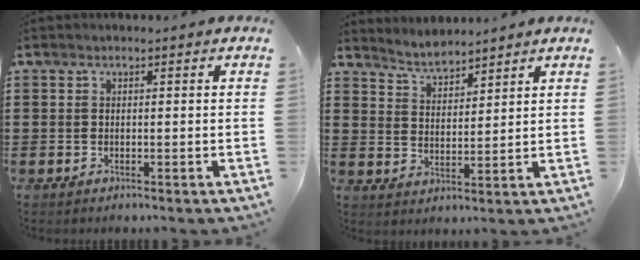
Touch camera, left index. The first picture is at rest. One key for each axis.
{"total": 3.8, "fx": 3.8, "fy": 0.5, "fz": 0.3, "tx": -0.019, "ty": -0.012, "tz": 0.069}